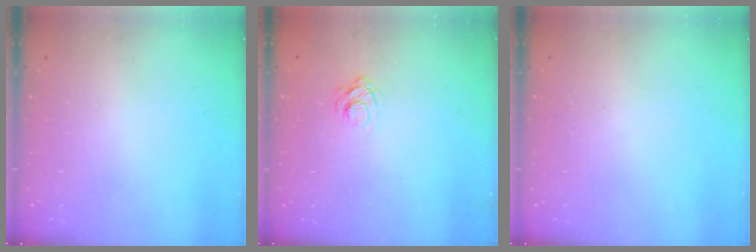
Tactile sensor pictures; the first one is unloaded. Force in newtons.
{"total": 6.9, "press": 6.8, "slide": 1.0}
{"total": 0.0}